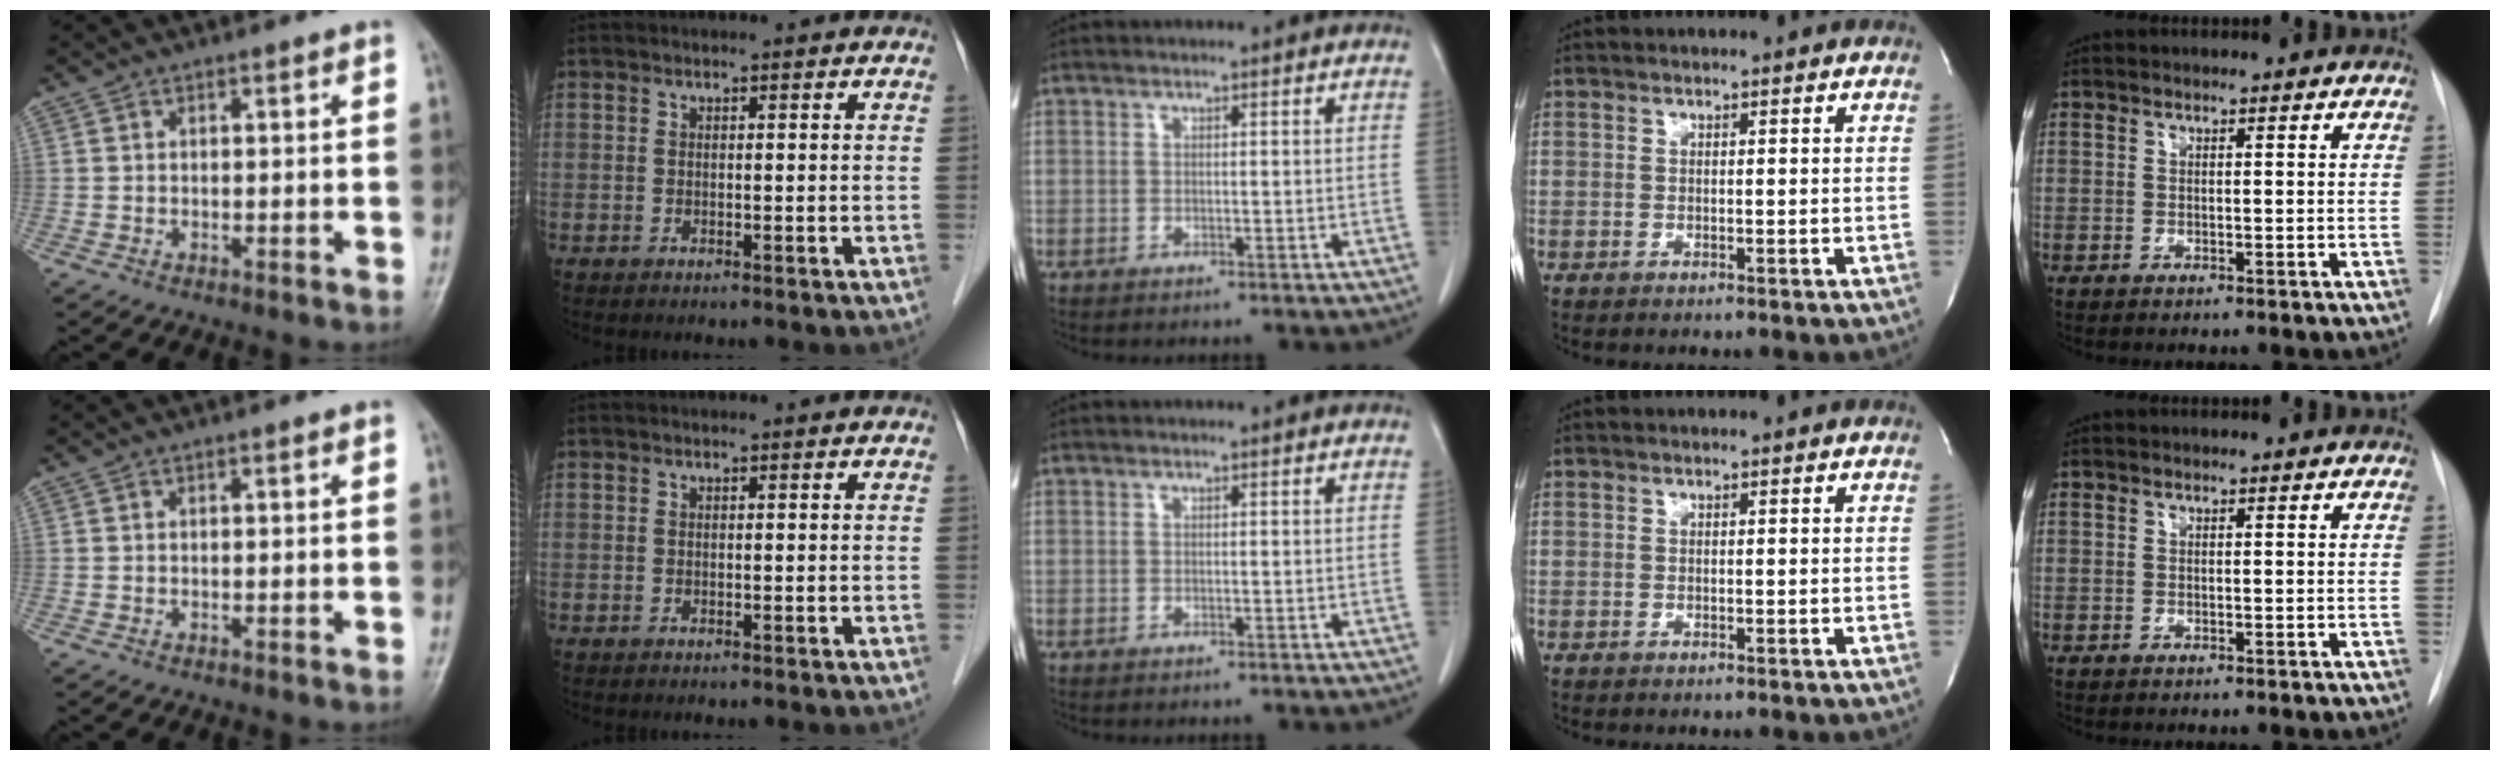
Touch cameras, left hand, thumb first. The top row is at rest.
{}